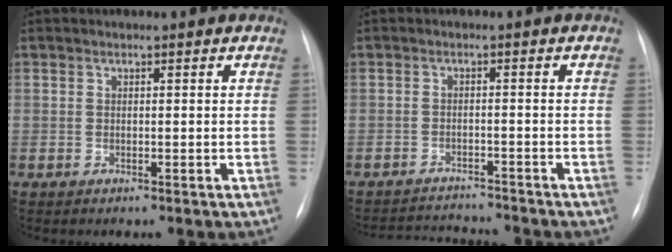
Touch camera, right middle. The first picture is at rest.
{"total": 7.1, "force": [-7.0, 0.2, 0.9], "torque": [-0.016, 0.000, -0.109]}